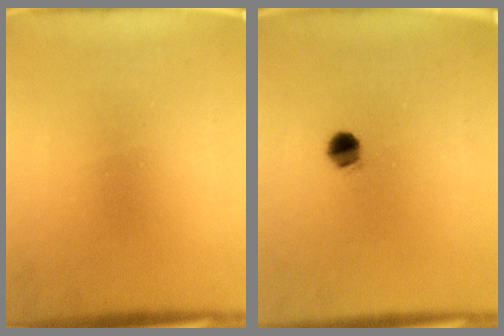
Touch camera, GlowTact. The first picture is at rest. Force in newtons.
{"total": 4.0}